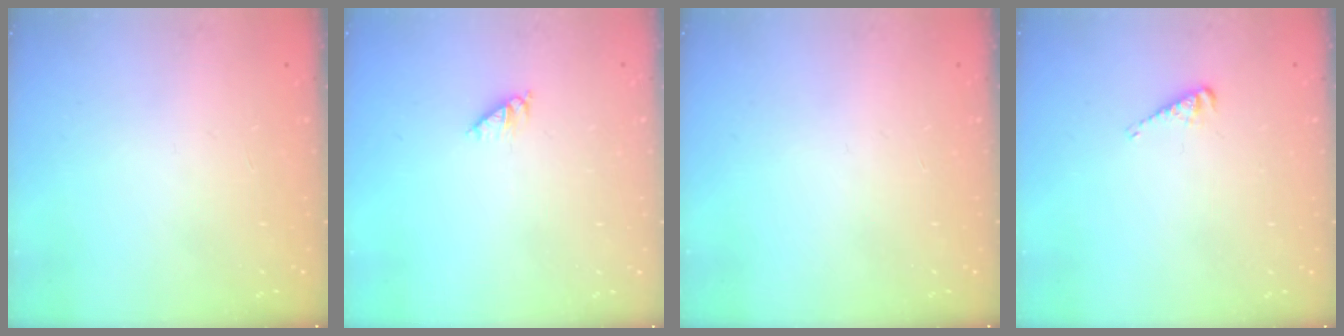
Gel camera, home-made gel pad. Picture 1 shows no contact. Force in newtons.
{"total": 2.8, "press": 2.8, "slide": 0.5}
{"total": 0.0}
{"total": 3.1, "press": 3.0, "slide": 0.5}